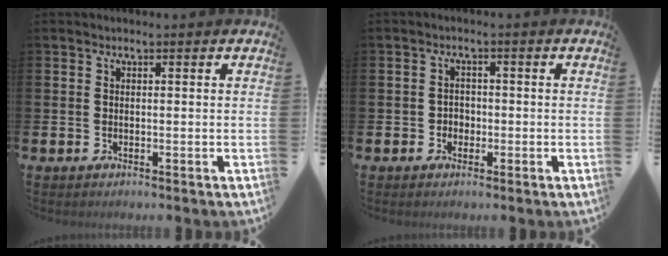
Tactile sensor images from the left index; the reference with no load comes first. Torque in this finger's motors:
{"motor_torque": [-0.22, 0.10, -0.05, 0.00]}